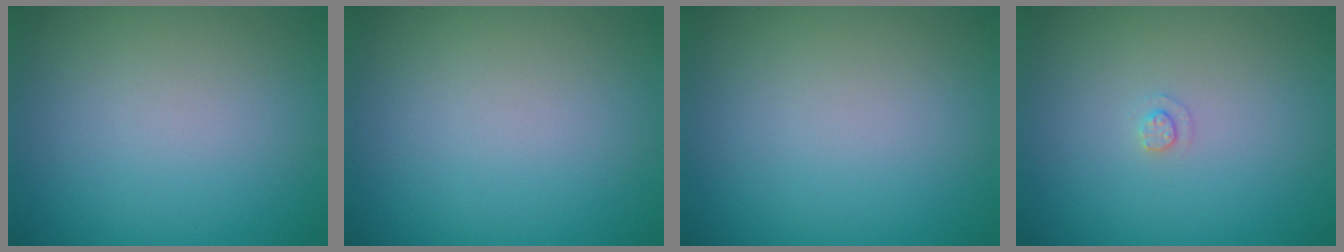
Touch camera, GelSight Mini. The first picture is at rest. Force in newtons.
{"total": 0.0}
{"total": 0.0}
{"total": 0.9, "press": 0.9, "slide": 0.2}